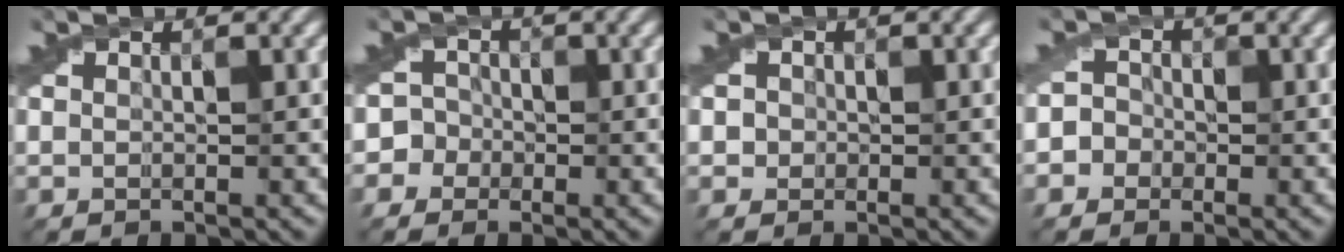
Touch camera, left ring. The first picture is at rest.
{"total": 4.5, "force": [-0.9, 4.3, 1.3], "torque": [0.007, 0.026, -0.059]}
{"total": 1.7, "force": [0.0, 1.6, 0.7], "torque": [-0.015, 0.001, 0.000]}
{"total": 3.3, "force": [-0.7, 3.1, 0.9], "torque": [0.016, 0.021, -0.048]}